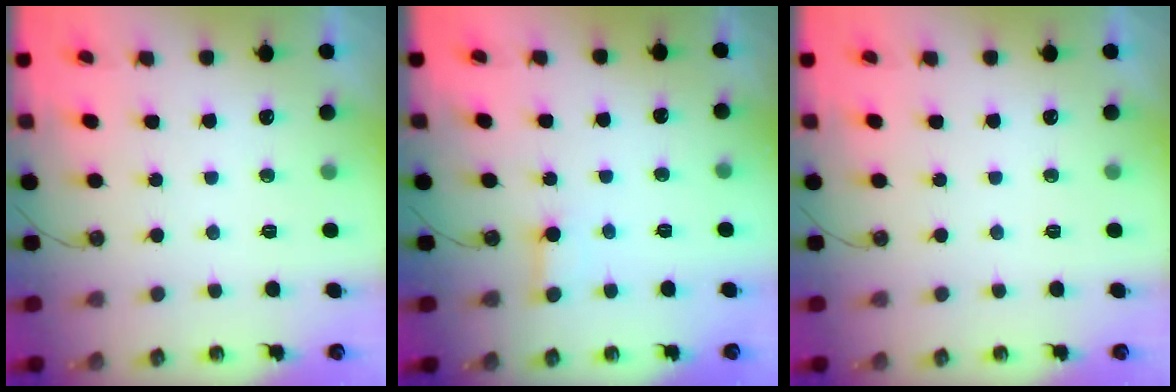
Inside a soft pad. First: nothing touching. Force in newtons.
{"total": 2.6, "press": 2.6, "slide": 0.1}
{"total": 0.0}